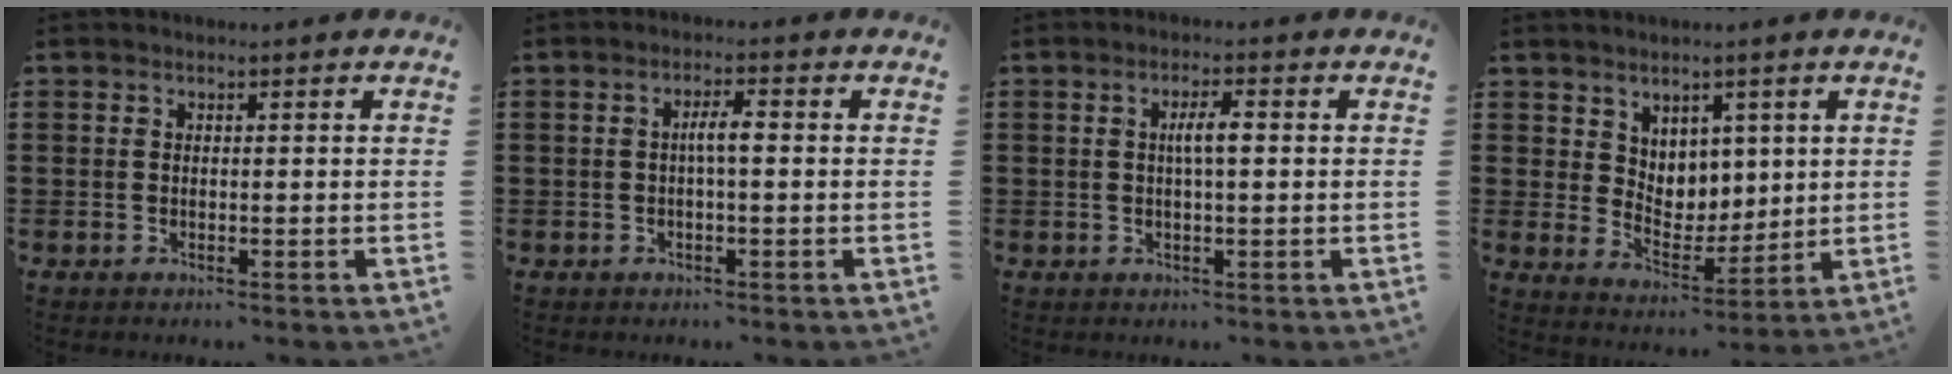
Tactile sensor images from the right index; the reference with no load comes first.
{"total": 2.9, "force": [-0.2, 0.6, 2.9], "torque": [-0.053, 0.003, -0.005]}
{"total": 3.4, "force": [0.4, 0.7, 3.3], "torque": [-0.063, 0.003, 0.004]}
{"total": 5.1, "force": [3.5, 3.8, 0.5], "torque": [-0.026, -0.012, 0.064]}